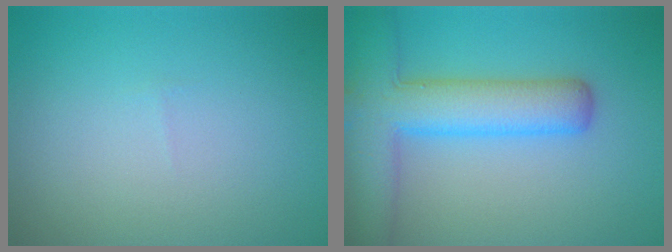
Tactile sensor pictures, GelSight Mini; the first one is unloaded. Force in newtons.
{"total": 7.7, "press": 7.7, "slide": 0.5}